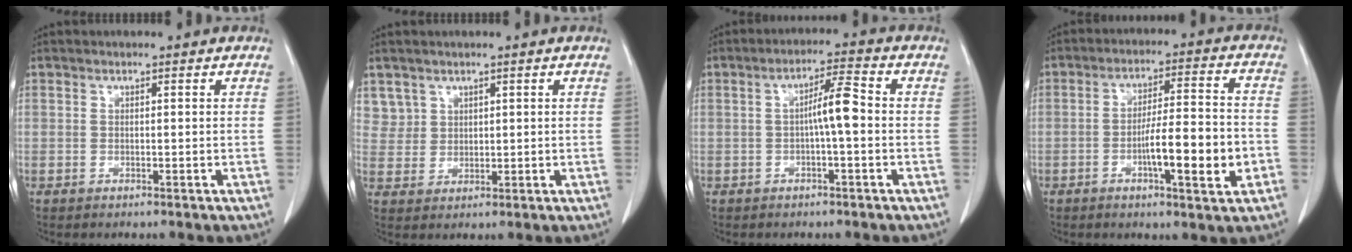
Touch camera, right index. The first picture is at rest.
{"total": 3.6, "force": [2.3, 2.8, -0.3], "torque": [0.024, 0.004, 0.044]}
{"total": 5.0, "force": [-0.4, 0.4, 4.9], "torque": [-0.079, 0.016, -0.005]}
{"total": 11.0, "force": [-3.4, 1.2, 10.4], "torque": [-0.162, 0.008, -0.051]}